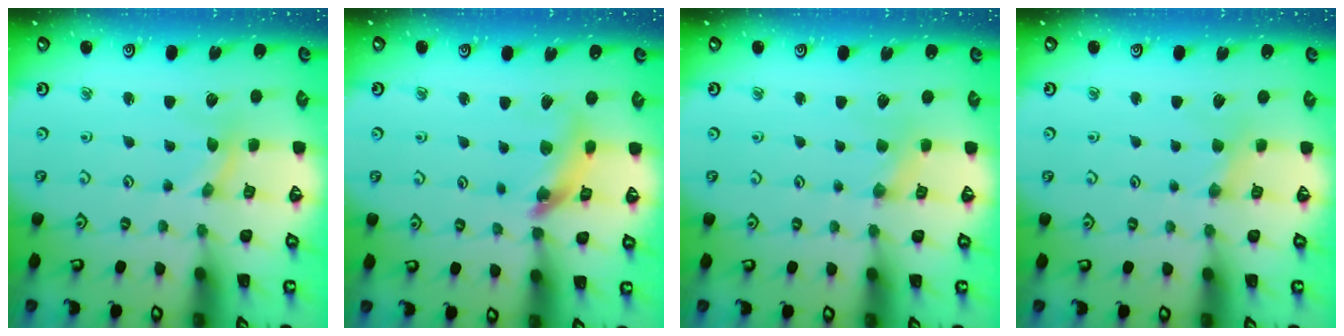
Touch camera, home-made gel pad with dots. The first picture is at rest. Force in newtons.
{"total": 11.1, "press": 11.0, "slide": 1.4}
{"total": 0.9, "press": 0.9, "slide": 0.3}
{"total": 1.8, "press": 1.7, "slide": 0.4}